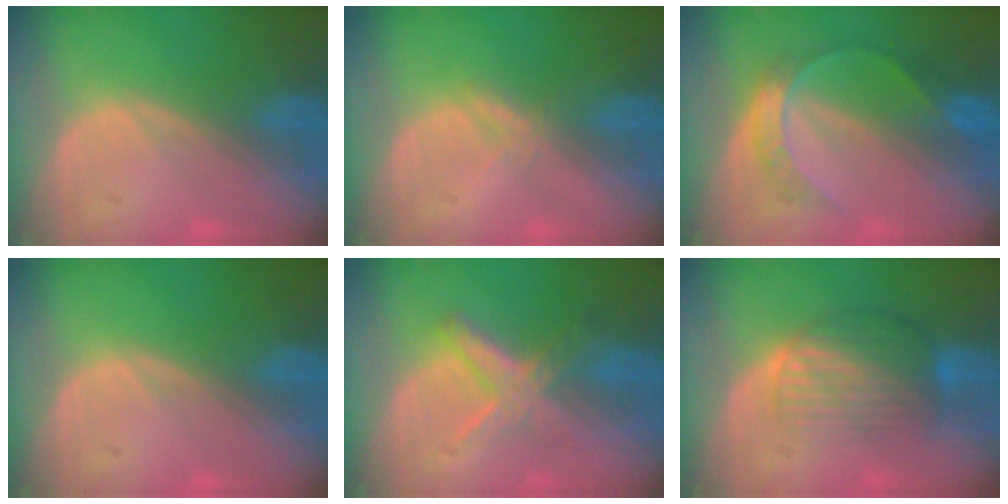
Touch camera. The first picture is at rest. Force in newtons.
{"total": 1.3, "press": 1.3, "slide": 0.1}
{"total": 5.3, "press": 5.3, "slide": 0.1}
{"total": 0.0}
{"total": 5.9, "press": 5.4, "slide": 2.2}
{"total": 7.0, "press": 6.5, "slide": 2.5}